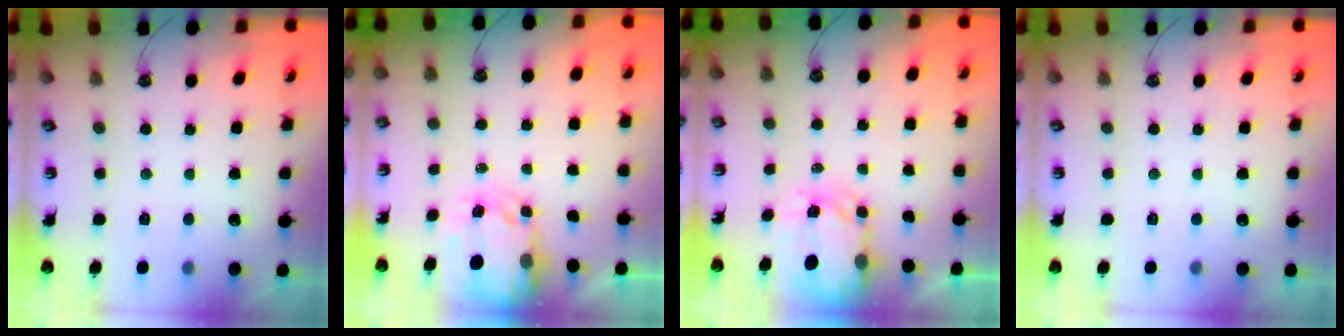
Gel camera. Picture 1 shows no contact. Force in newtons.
{"total": 5.9, "press": 5.8, "slide": 0.6}
{"total": 5.7, "press": 5.7, "slide": 0.5}
{"total": 0.0}